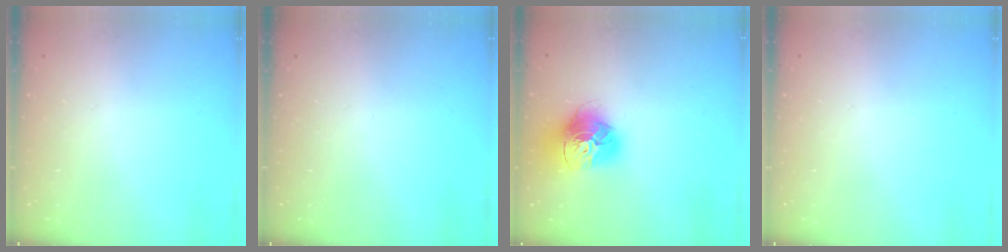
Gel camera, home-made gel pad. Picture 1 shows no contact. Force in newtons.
{"total": 0.0}
{"total": 17.0, "press": 16.9, "slide": 1.7}
{"total": 0.0}